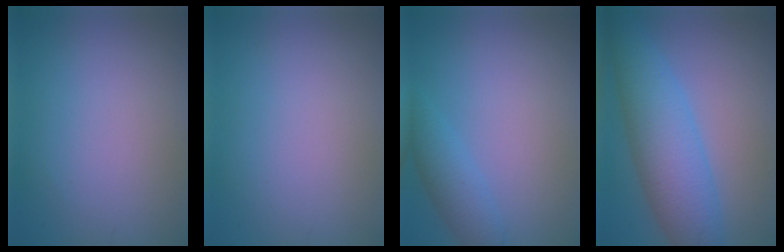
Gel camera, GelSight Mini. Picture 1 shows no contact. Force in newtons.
{"total": 0.0}
{"total": 2.6, "press": 2.6, "slide": 0.2}
{"total": 7.1, "press": 7.1, "slide": 0.3}